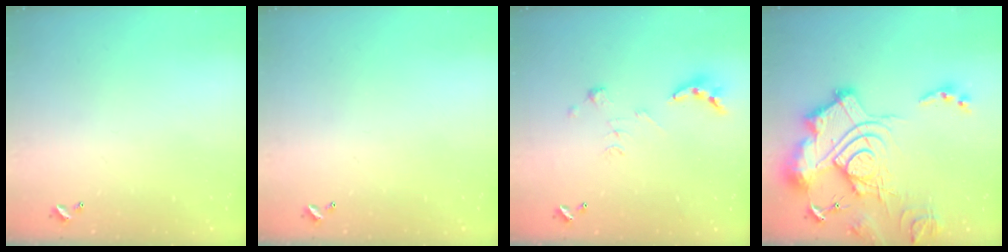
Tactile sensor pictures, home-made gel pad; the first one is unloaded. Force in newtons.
{"total": 0.0}
{"total": 4.7, "press": 4.7, "slide": 0.4}
{"total": 26.0, "press": 25.8, "slide": 3.2}